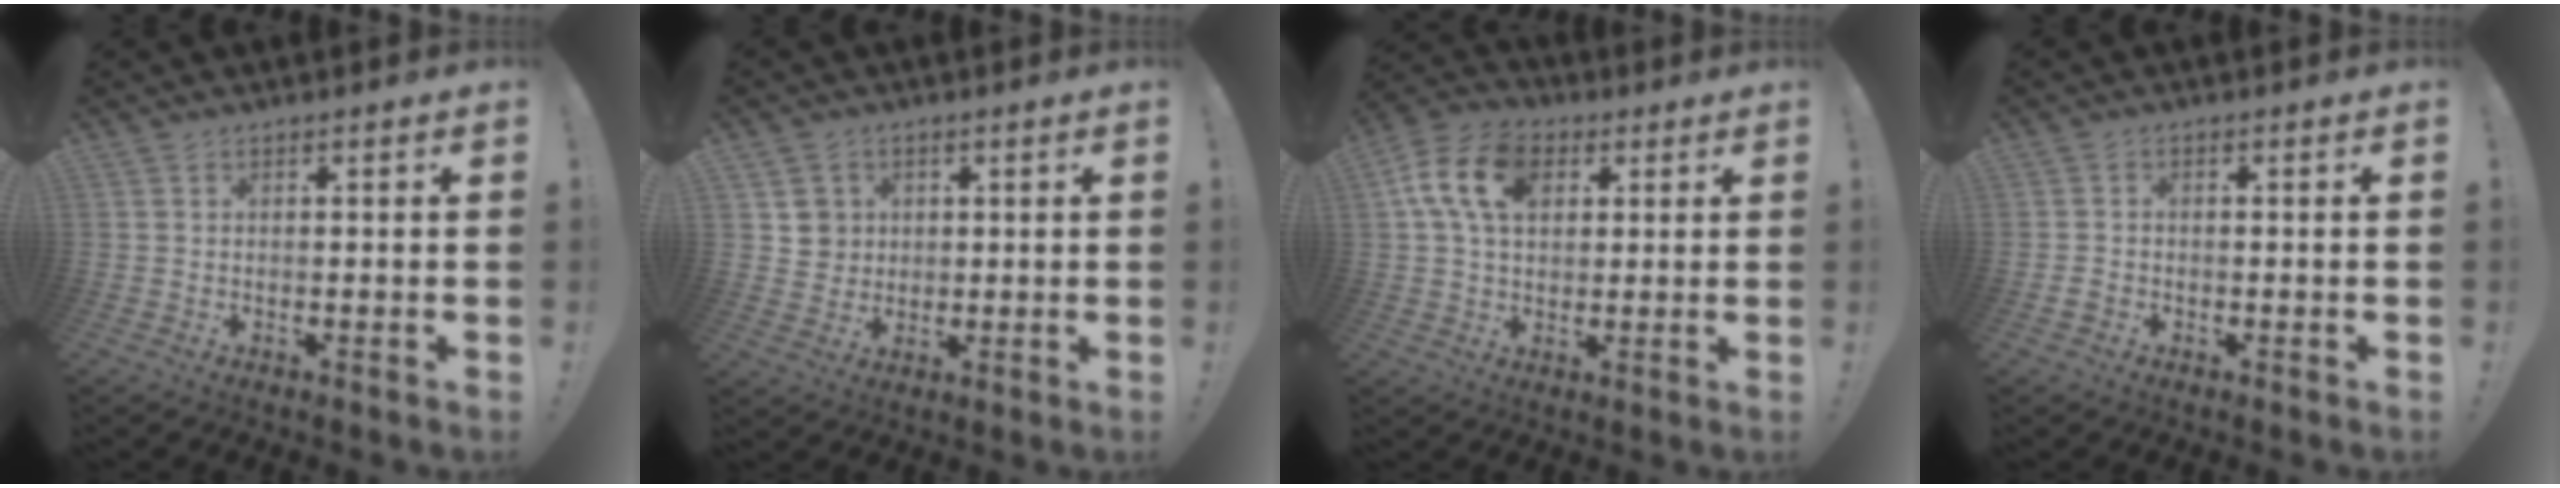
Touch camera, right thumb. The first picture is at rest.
{"total": 6.0, "force": [2.1, 5.6, 0.7], "torque": [-0.003, -0.013, 0.044]}
{"total": 14.3, "force": [4.9, 9.8, 9.3], "torque": [-0.159, 0.003, 0.095]}
{"total": 1.9, "force": [-0.9, 1.3, 1.1], "torque": [-0.015, 0.005, -0.015]}